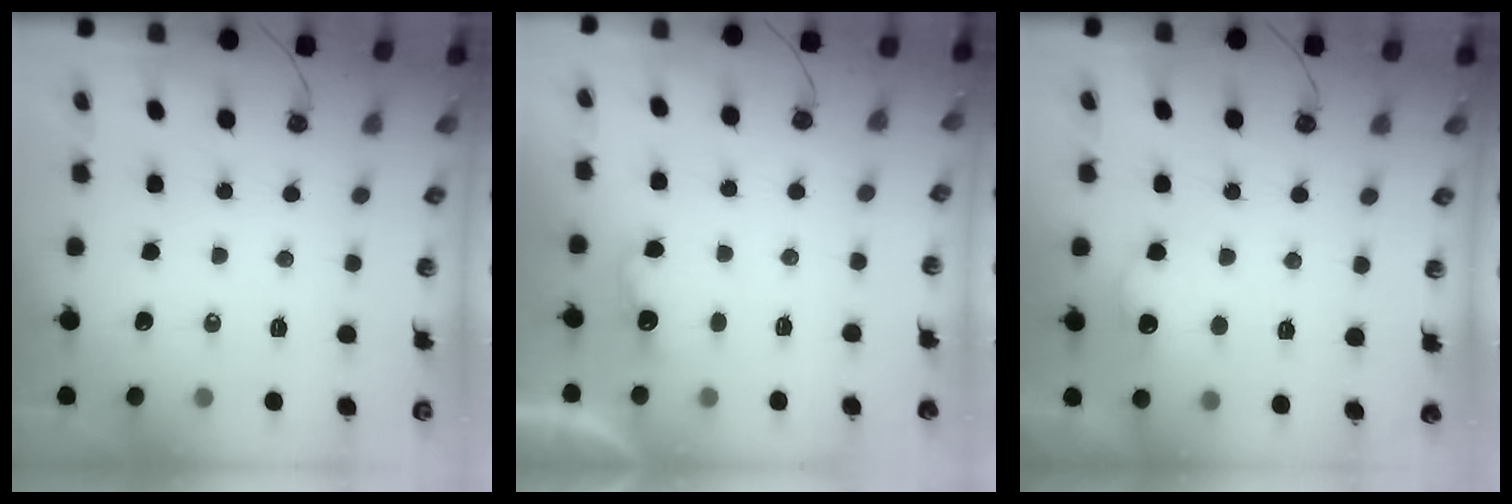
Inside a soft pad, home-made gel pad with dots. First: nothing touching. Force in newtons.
{"total": 3.5, "press": 3.3, "slide": 1.0}
{"total": 8.5, "press": 8.5, "slide": 0.4}